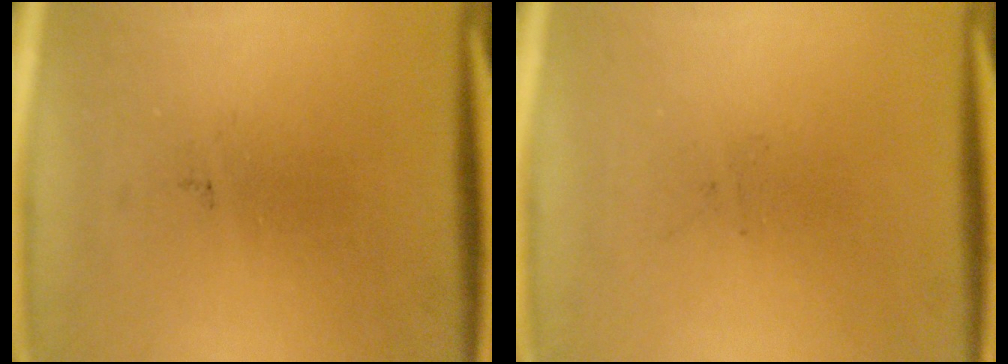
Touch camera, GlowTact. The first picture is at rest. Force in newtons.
{"total": 0.0}